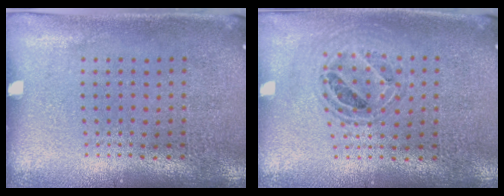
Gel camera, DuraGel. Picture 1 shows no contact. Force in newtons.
{"total": 0.8, "press": 0.8, "slide": 0.1}